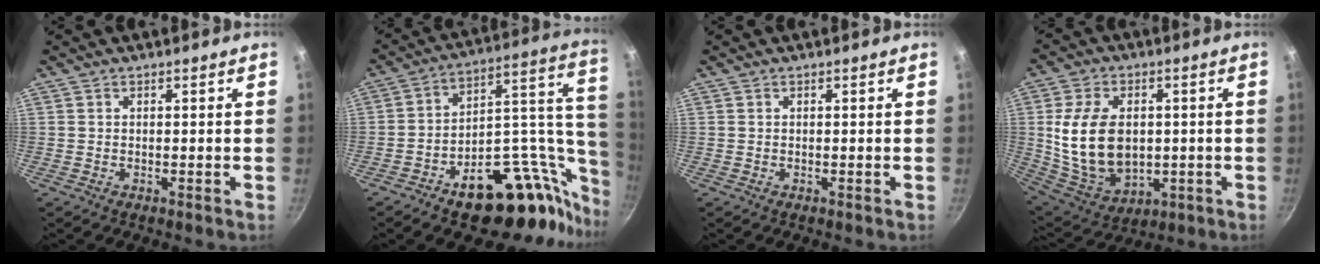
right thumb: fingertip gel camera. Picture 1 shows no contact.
{"total": 27.2, "force": [-12.5, 15.5, 18.5], "torque": [-0.162, 0.095, -0.178]}
{"total": 0.0}
{"total": 16.8, "force": [0.4, 11.5, 12.3], "torque": [-0.210, -0.006, 0.026]}